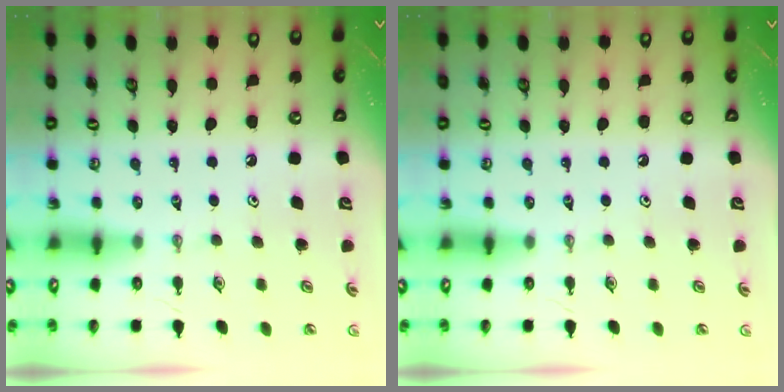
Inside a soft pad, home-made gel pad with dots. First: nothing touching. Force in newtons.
{"total": 0.0}